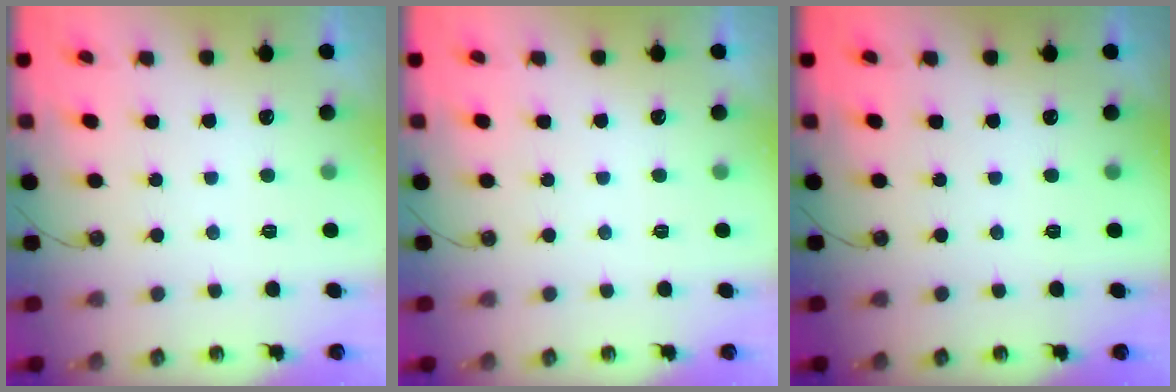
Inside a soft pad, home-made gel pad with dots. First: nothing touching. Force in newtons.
{"total": 0.0}
{"total": 0.0}